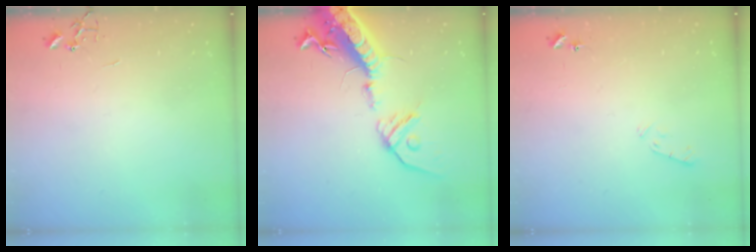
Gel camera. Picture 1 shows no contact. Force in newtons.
{"total": 20.4, "press": 19.9, "slide": 4.3}
{"total": 4.5, "press": 4.5, "slide": 0.4}